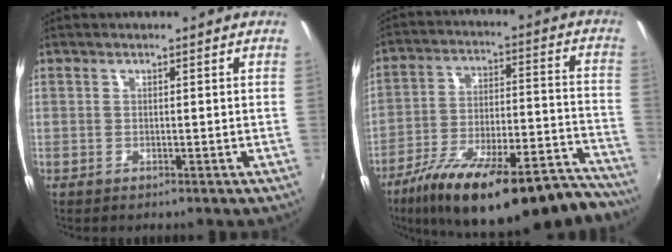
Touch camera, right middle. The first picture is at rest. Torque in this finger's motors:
{"motor_torque": [1.25, -0.89, 0.43, 0.21]}